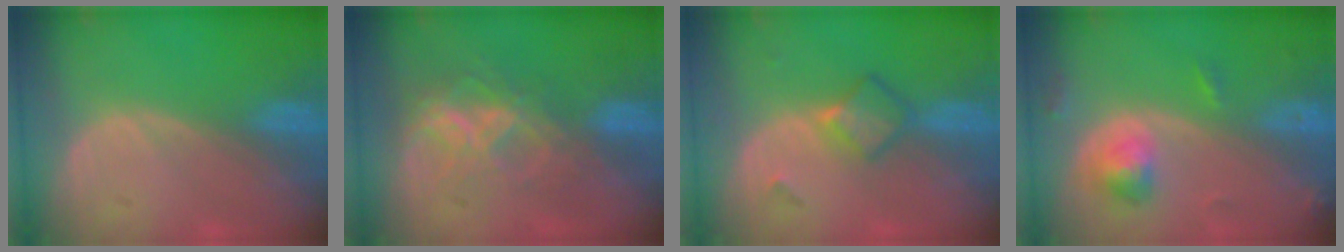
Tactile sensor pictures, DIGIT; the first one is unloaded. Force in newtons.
{"total": 7.3, "press": 6.1, "slide": 3.9}
{"total": 4.8, "press": 4.2, "slide": 2.4}
{"total": 4.4, "press": 4.4, "slide": 0.6}